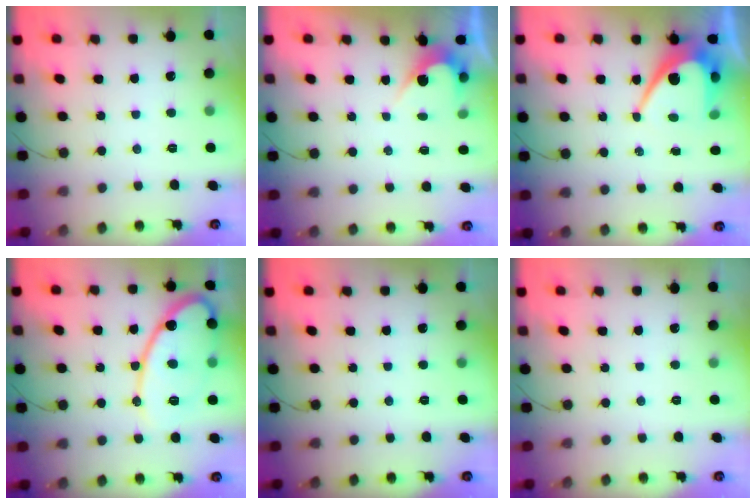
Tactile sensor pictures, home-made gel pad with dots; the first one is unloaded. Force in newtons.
{"total": 2.4, "press": 2.4, "slide": 0.1}
{"total": 9.6, "press": 9.6, "slide": 0.5}
{"total": 16.0, "press": 16.0, "slide": 1.3}
{"total": 0.0}
{"total": 0.0}